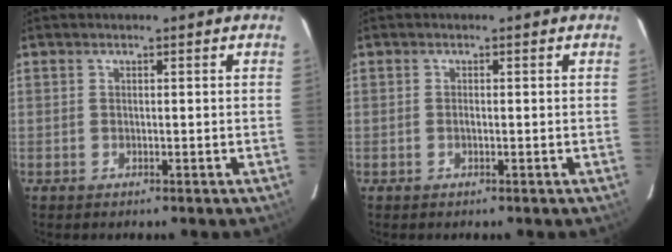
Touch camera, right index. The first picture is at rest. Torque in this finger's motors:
{"motor_torque": [0.43, -0.07, 0.22, 0.04]}